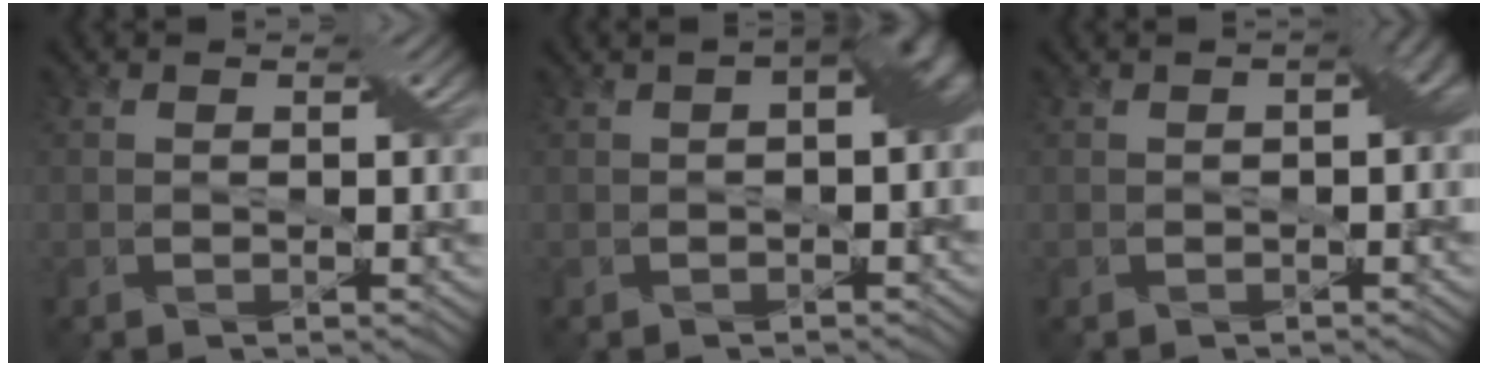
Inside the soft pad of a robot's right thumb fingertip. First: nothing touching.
{"total": 5.8, "force": [0.4, 3.0, 5.0], "torque": [-0.052, 0.009, 0.005]}
{"total": 2.8, "force": [-0.2, 1.5, 2.4], "torque": [-0.030, 0.002, -0.004]}